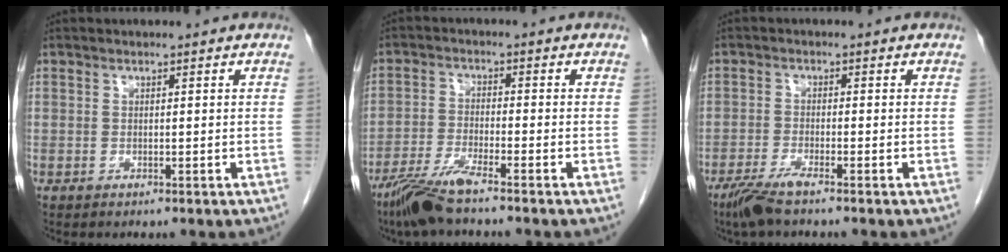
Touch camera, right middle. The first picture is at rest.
{"total": 6.6, "force": [-5.2, 0.1, 4.1], "torque": [-0.090, -0.022, -0.104]}
{"total": 4.2, "force": [-3.1, 0.1, 2.7], "torque": [-0.063, -0.012, -0.065]}